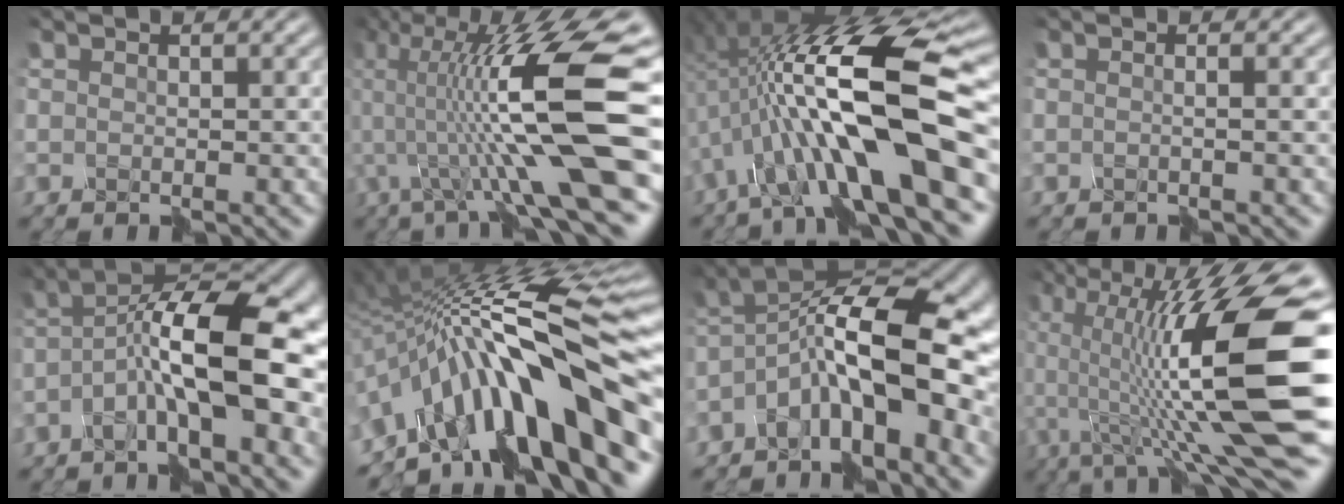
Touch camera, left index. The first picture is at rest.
{"total": 13.5, "force": [0.2, 2.2, 13.4], "torque": [-0.234, 0.032, 0.001]}
{"total": 13.7, "force": [-1.3, 3.7, 13.1], "torque": [-0.225, 0.034, -0.034]}
{"total": 0.8, "force": [0.1, 0.4, 0.7], "torque": [0.008, 0.008, -0.005]}
{"total": 9.0, "force": [-1.7, 2.6, 8.5], "torque": [-0.146, 0.030, -0.043]}
{"total": 14.5, "force": [-5.4, 4.1, 12.8], "torque": [-0.191, 0.049, -0.098]}
{"total": 8.6, "force": [-2.7, 3.0, 7.7], "torque": [-0.130, 0.030, -0.062]}
{"total": 13.2, "force": [0.0, 2.5, 13.0], "torque": [-0.215, 0.024, -0.003]}